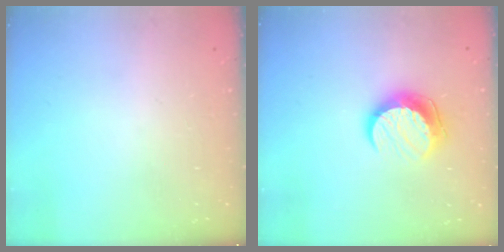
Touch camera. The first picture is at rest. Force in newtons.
{"total": 10.4, "press": 10.4, "slide": 0.5}